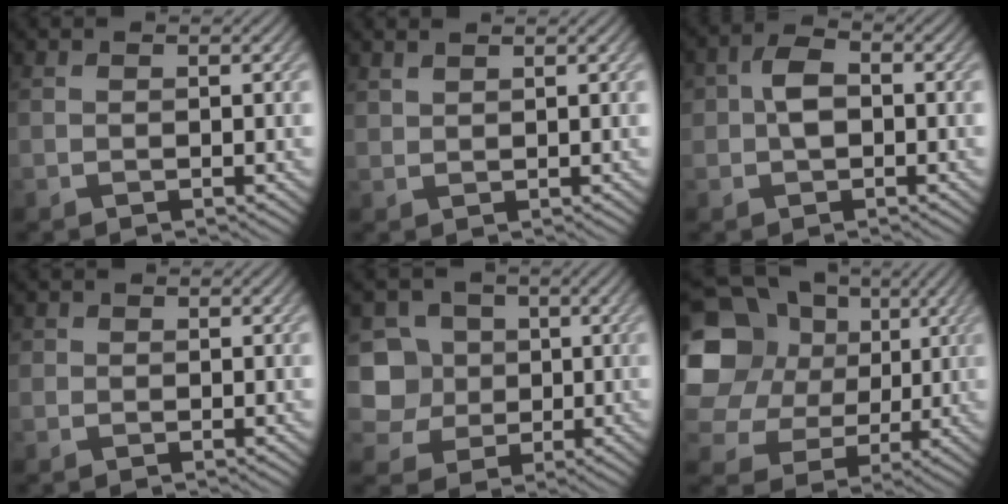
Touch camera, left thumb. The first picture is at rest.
{"total": 1.2, "force": [1.1, 0.2, 0.4], "torque": [-0.012, 0.002, 0.028]}
{"total": 4.2, "force": [-0.2, 3.0, 2.9], "torque": [-0.053, 0.005, -0.012]}
{"total": 1.0, "force": [0.3, 0.9, 0.2], "torque": [0.001, -0.002, 0.002]}
{"total": 8.0, "force": [0.8, 7.4, 3.0], "torque": [-0.105, 0.008, -0.008]}
{"total": 15.0, "force": [4.5, 12.1, 7.6], "torque": [-0.236, 0.041, 0.084]}